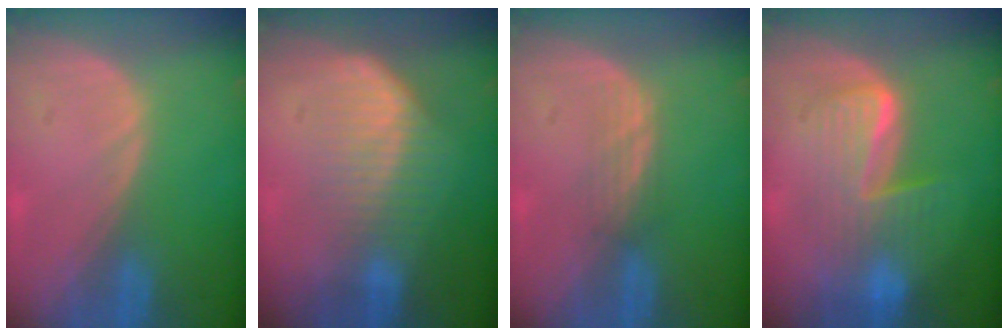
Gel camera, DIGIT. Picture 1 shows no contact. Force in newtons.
{"total": 7.4, "press": 6.4, "slide": 3.8}
{"total": 2.1, "press": 2.1, "slide": 0.2}
{"total": 7.3, "press": 7.3, "slide": 0.2}